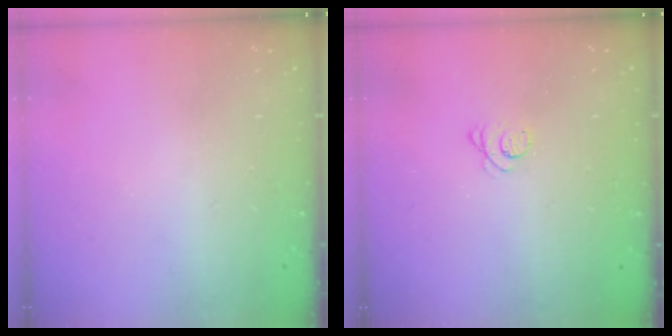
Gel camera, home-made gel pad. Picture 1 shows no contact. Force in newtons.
{"total": 2.7, "press": 2.7, "slide": 0.3}